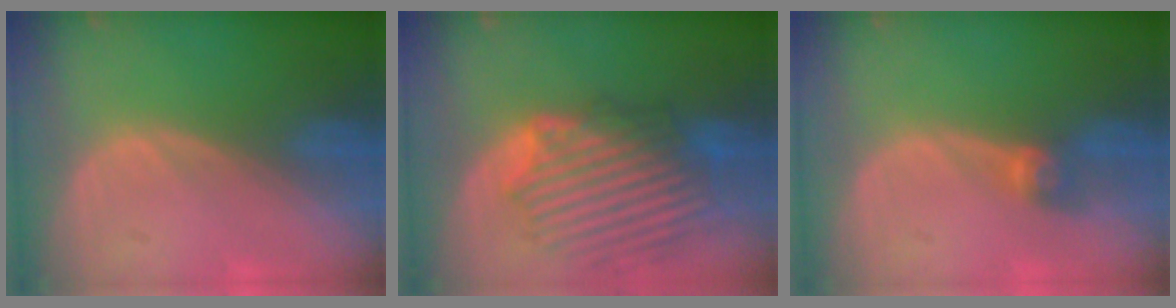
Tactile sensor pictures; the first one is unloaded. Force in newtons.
{"total": 9.9, "press": 9.8, "slide": 1.6}
{"total": 2.6, "press": 2.5, "slide": 0.6}